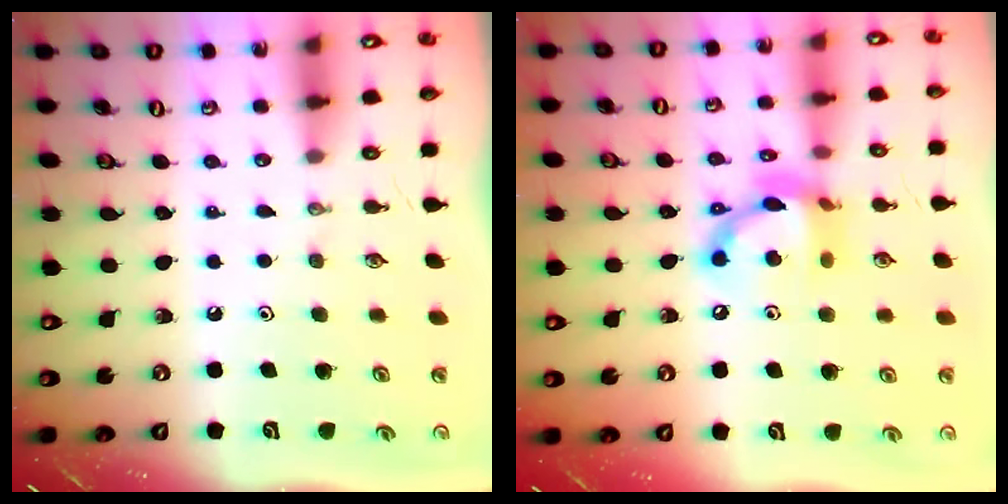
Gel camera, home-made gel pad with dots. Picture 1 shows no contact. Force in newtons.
{"total": 14.3, "press": 14.3, "slide": 1.2}